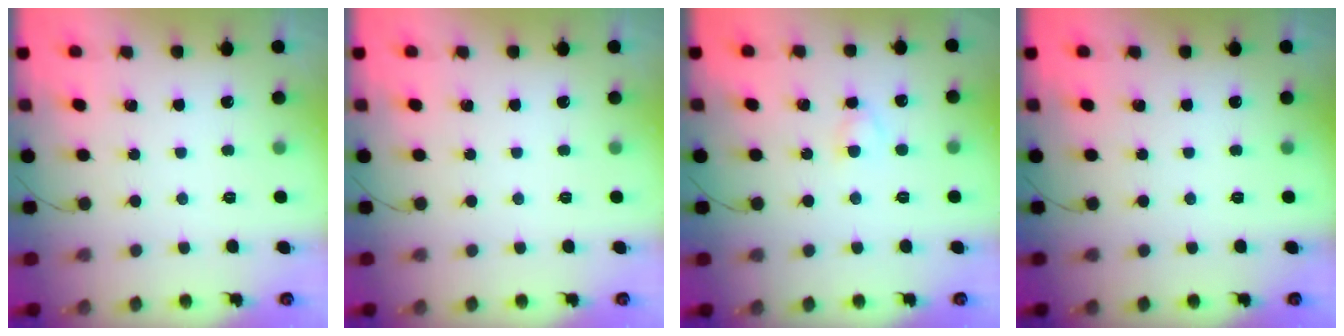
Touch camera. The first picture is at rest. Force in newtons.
{"total": 0.0}
{"total": 2.5, "press": 2.3, "slide": 1.0}
{"total": 0.0}